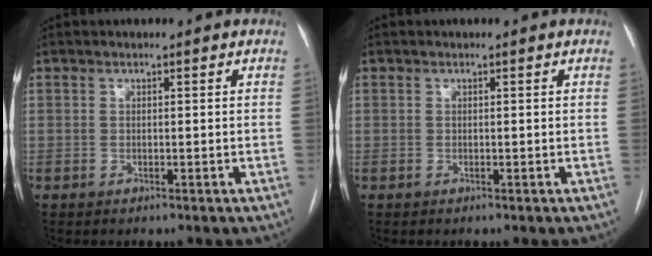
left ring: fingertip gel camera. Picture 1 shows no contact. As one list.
[{"total": 0.0}]